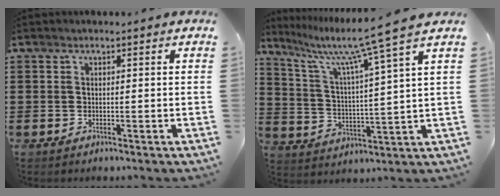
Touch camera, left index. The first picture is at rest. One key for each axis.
{"total": 9.3, "fx": 7.4, "fy": -1.1, "fz": 5.6, "tx": -0.130, "ty": -0.048, "tz": 0.113}